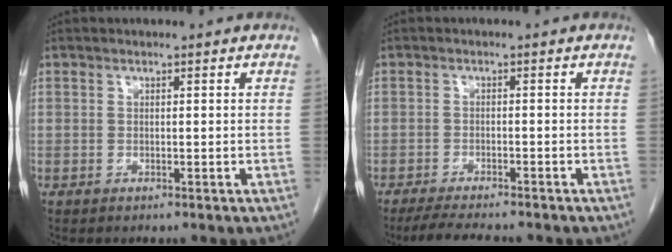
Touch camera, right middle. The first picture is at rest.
{"total": 6.5, "force": [-5.7, 0.7, 3.0], "torque": [-0.049, -0.016, -0.092]}